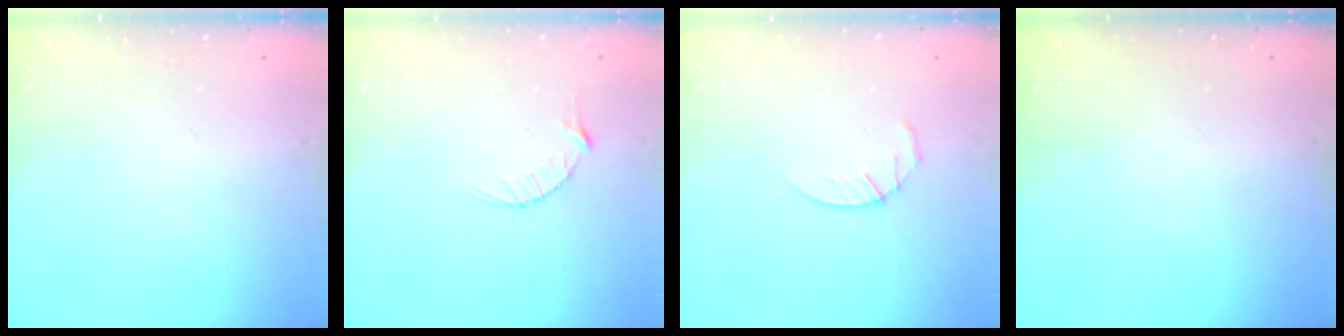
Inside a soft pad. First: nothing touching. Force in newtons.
{"total": 2.9, "press": 2.9, "slide": 0.4}
{"total": 3.0, "press": 2.9, "slide": 0.5}
{"total": 0.0}